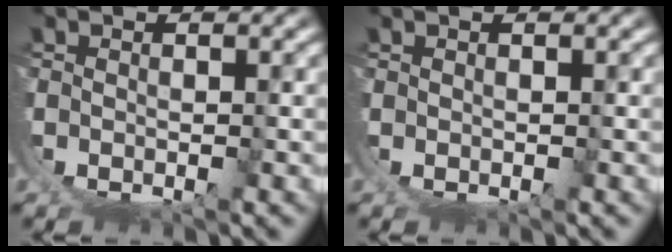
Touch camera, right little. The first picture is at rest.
{"total": 0.0}